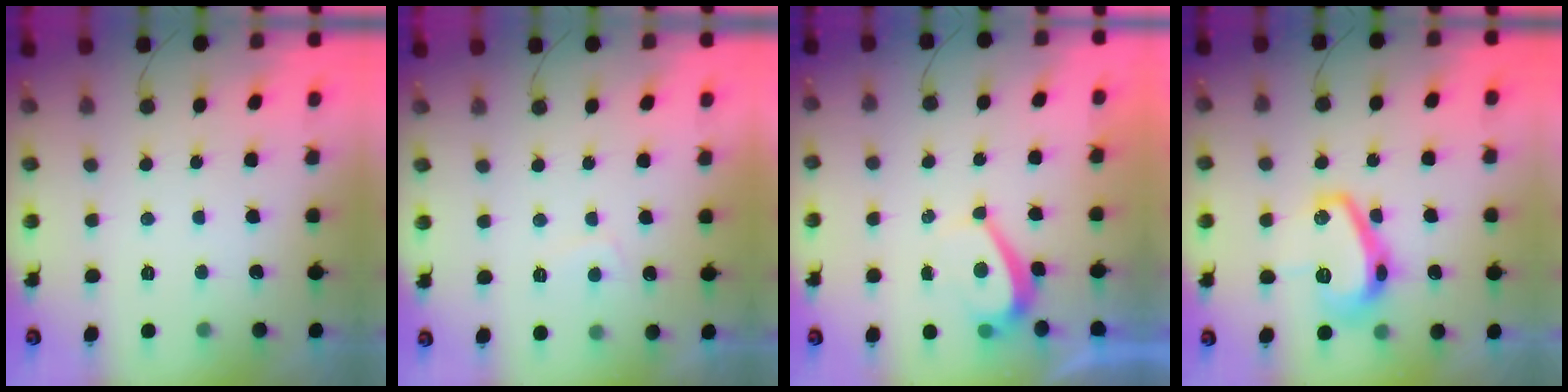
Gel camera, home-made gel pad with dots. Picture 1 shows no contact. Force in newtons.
{"total": 2.3, "press": 2.2, "slide": 0.6}
{"total": 2.7, "press": 2.6, "slide": 0.7}
{"total": 14.0, "press": 14.0, "slide": 0.8}